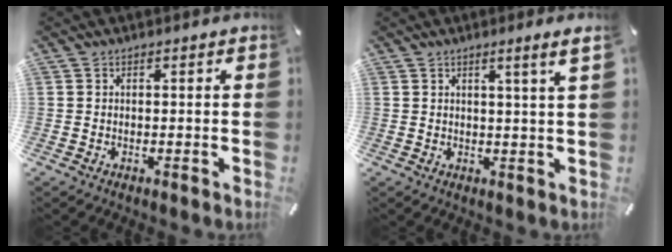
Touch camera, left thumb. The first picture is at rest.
{"total": 4.2, "force": [2.2, -0.4, 3.6], "torque": [-0.062, -0.009, 0.034]}